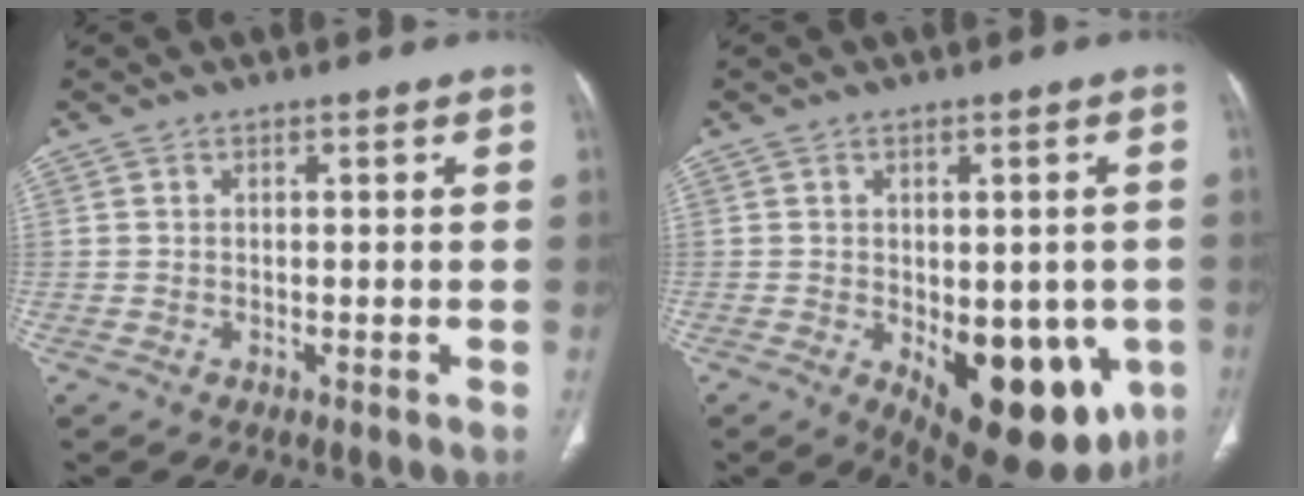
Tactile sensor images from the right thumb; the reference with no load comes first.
{"total": 18.9, "force": [-5.8, 9.5, 15.3], "torque": [-0.145, -0.009, -0.052]}